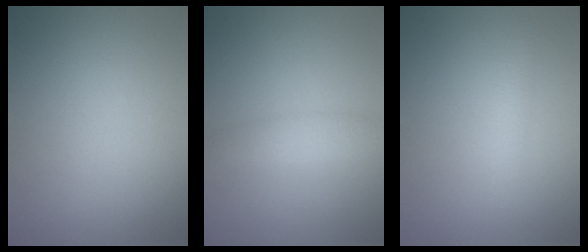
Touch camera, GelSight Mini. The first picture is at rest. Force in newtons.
{"total": 1.8, "press": 1.8, "slide": 0.0}
{"total": 1.4, "press": 1.4, "slide": 0.0}